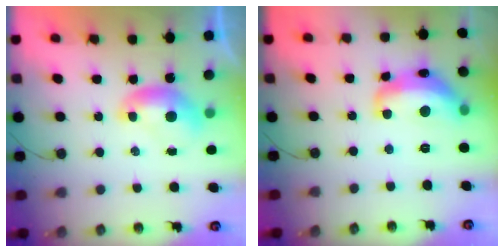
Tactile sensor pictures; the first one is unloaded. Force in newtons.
{"total": 8.4, "press": 8.4, "slide": 0.8}